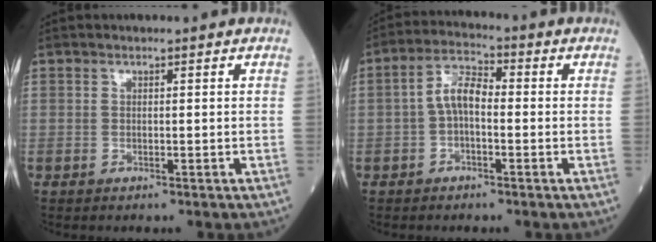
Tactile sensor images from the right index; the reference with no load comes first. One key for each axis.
{"total": 5.3, "fx": -0.6, "fy": 2.3, "fz": 4.7, "tx": -0.093, "ty": 0.015, "tz": -0.016}